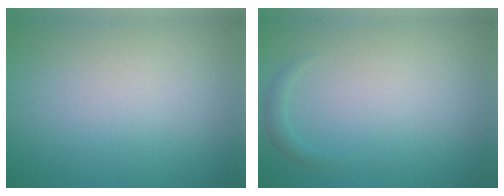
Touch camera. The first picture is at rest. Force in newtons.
{"total": 0.9, "press": 0.9, "slide": 0.1}